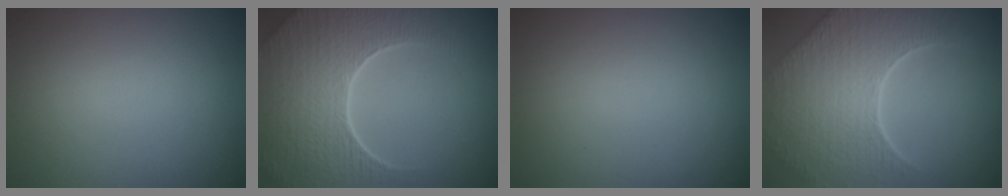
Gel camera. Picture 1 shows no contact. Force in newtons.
{"total": 9.2, "press": 6.6, "slide": 6.4}
{"total": 0.0}
{"total": 8.4, "press": 6.1, "slide": 5.9}